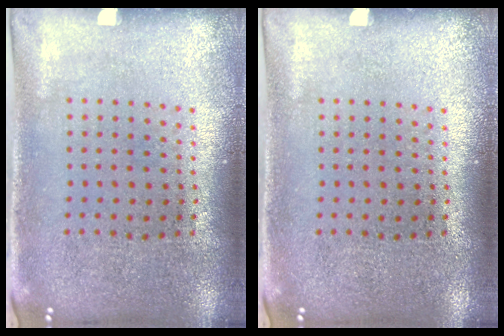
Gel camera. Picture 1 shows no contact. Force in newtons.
{"total": 0.0}